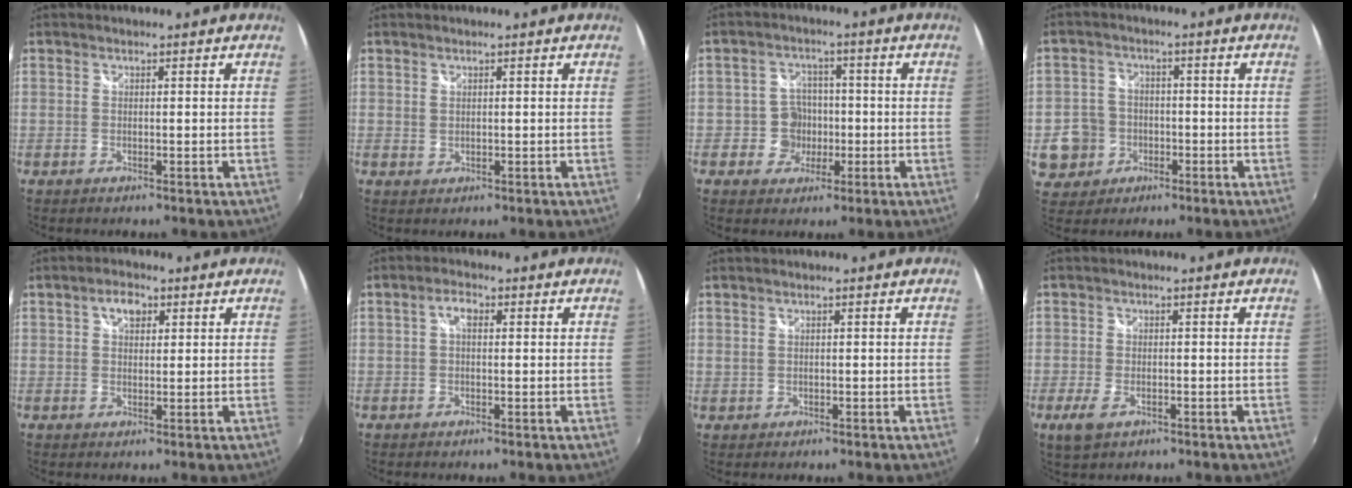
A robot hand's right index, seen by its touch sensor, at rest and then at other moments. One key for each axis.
{"total": 0.8, "fx": 0.6, "fy": 0.6, "fz": 0.3, "tx": -0.001, "ty": 0.000, "tz": 0.010}
{"total": 5.4, "fx": -1.4, "fy": 5.2, "fz": 0.8, "tx": -0.012, "ty": 0.013, "tz": -0.021}
{"total": 7.7, "fx": -2.1, "fy": 7.2, "fz": 1.6, "tx": -0.048, "ty": 0.008, "tz": -0.029}
{"total": 3.7, "fx": 1.6, "fy": 2.3, "fz": 2.5, "tx": -0.037, "ty": 0.010, "tz": 0.027}
{"total": 2.6, "fx": 0.5, "fy": 1.3, "fz": 2.1, "tx": -0.040, "ty": 0.009, "tz": 0.006}
{"total": 0.7, "fx": 0.3, "fy": 0.6, "fz": 0.2, "tx": -0.002, "ty": 0.002, "tz": 0.008}
{"total": 4.3, "fx": -2.1, "fy": 2.3, "fz": 3.0, "tx": -0.068, "ty": -0.012, "tz": -0.038}